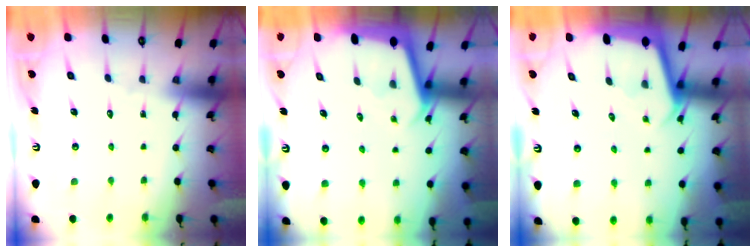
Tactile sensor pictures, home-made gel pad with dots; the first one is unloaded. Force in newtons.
{"total": 2.3, "press": 2.3, "slide": 0.1}
{"total": 2.3, "press": 2.3, "slide": 0.1}